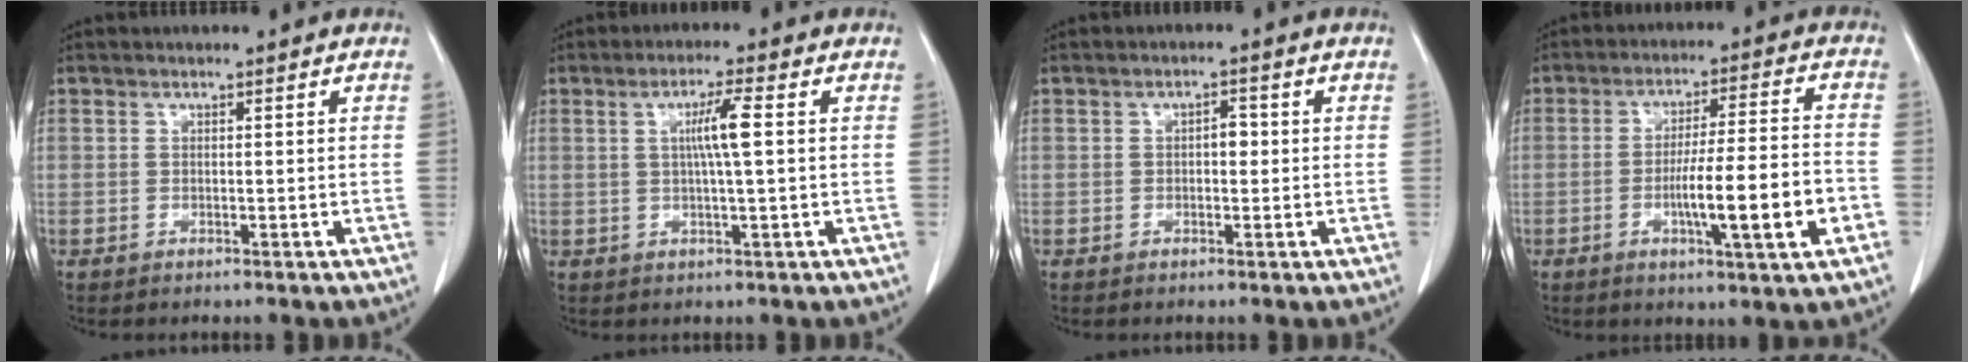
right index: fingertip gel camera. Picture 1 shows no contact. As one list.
[{"total": 4.9, "force": [0.7, -0.4, 4.8], "torque": [-0.087, 0.001, 0.014]}, {"total": 1.9, "force": [0.0, 1.0, 1.6], "torque": [-0.020, 0.005, -0.002]}, {"total": 12.3, "force": [-3.8, 0.4, 11.7], "torque": [-0.192, -0.001, -0.060]}]